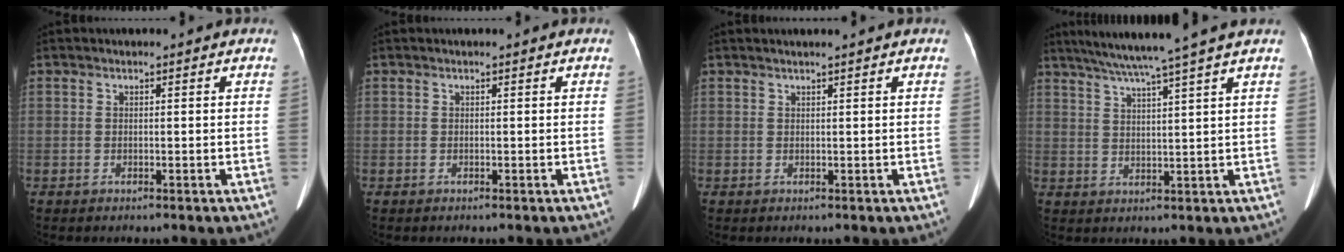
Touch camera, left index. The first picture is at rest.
{"total": 0.0}
{"total": 0.5, "force": [0.1, -0.4, 0.3], "torque": [-0.004, 0.008, 0.012]}
{"total": 9.0, "force": [7.0, -2.3, 5.2], "torque": [-0.086, 0.004, 0.106]}